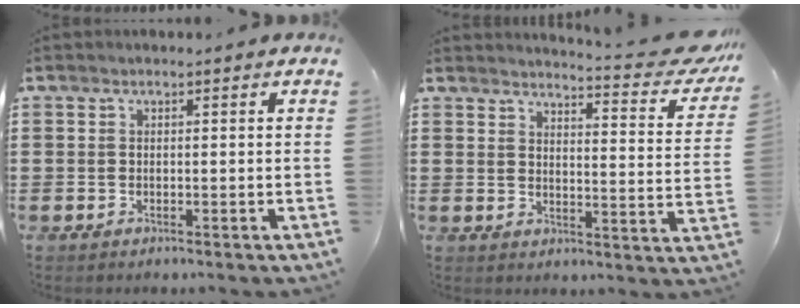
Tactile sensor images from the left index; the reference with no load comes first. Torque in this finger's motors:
{"motor_torque": [1.07, -1.07, 0.25, 0.06]}